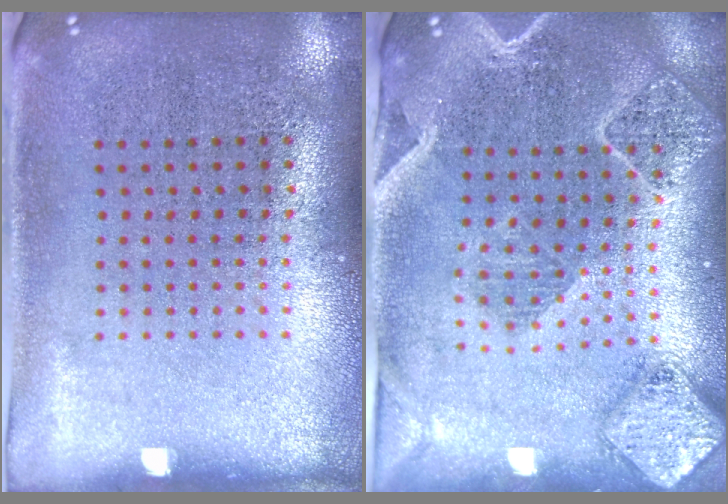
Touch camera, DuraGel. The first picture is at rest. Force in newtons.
{"total": 2.4, "press": 2.2, "slide": 0.9}